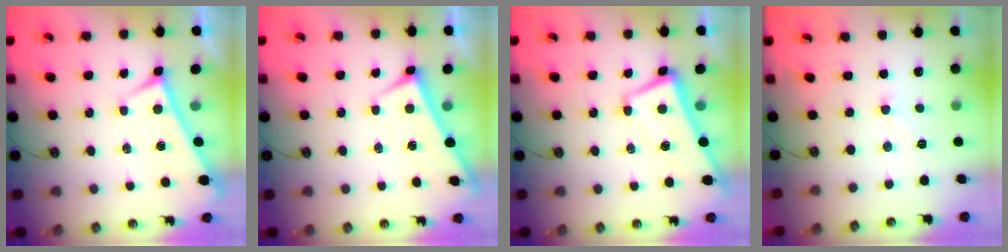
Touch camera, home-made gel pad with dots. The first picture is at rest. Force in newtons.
{"total": 1.9, "press": 1.9, "slide": 0.2}
{"total": 4.3, "press": 4.2, "slide": 0.8}
{"total": 0.0}